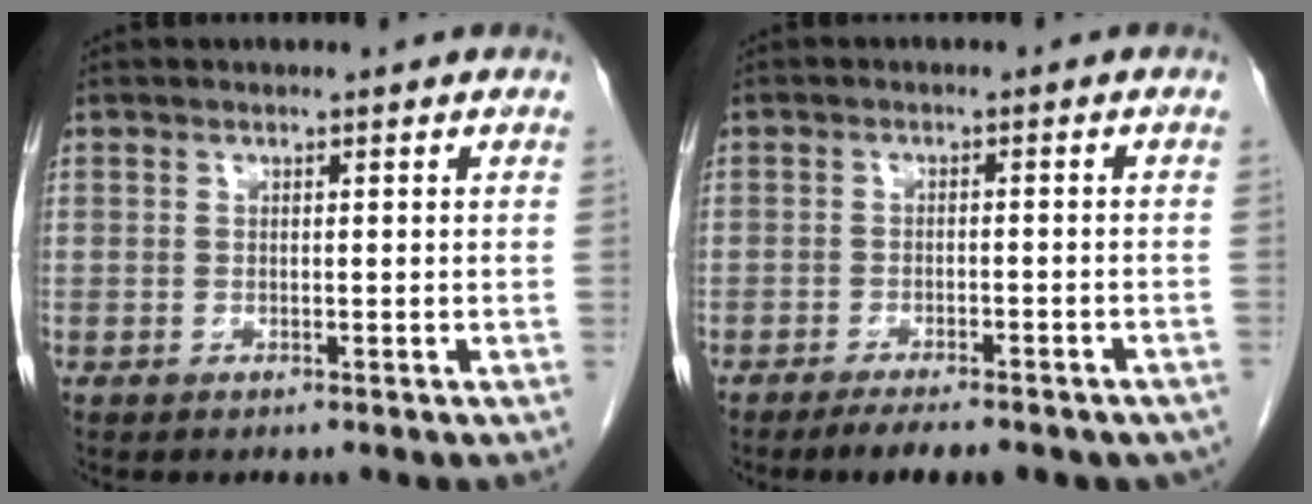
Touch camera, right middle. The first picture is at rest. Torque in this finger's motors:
{"motor_torque": [1.08, -1.06, 0.14, 0.05]}